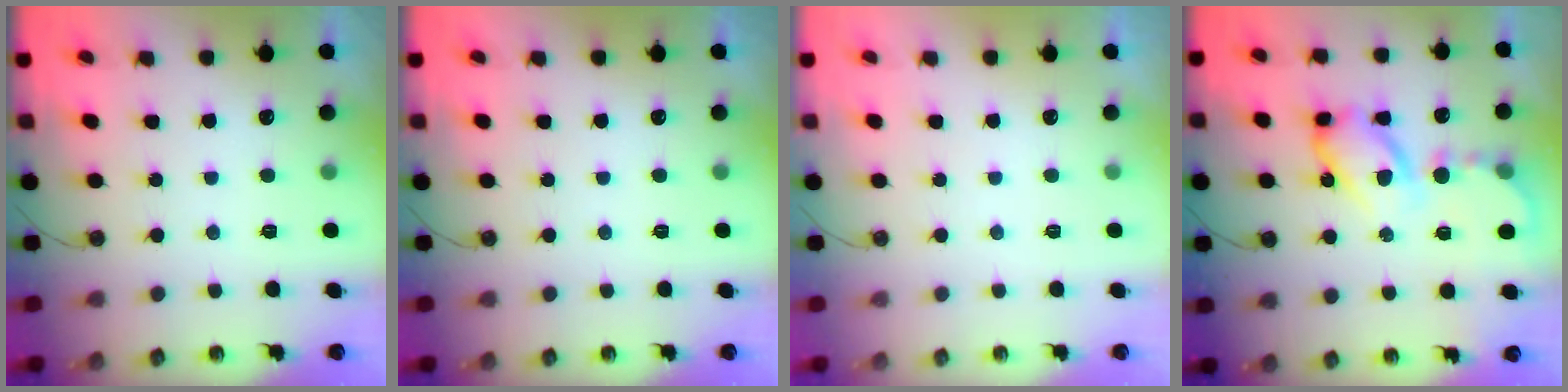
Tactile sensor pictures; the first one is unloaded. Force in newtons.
{"total": 0.0}
{"total": 0.0}
{"total": 14.3, "press": 14.2, "slide": 1.4}